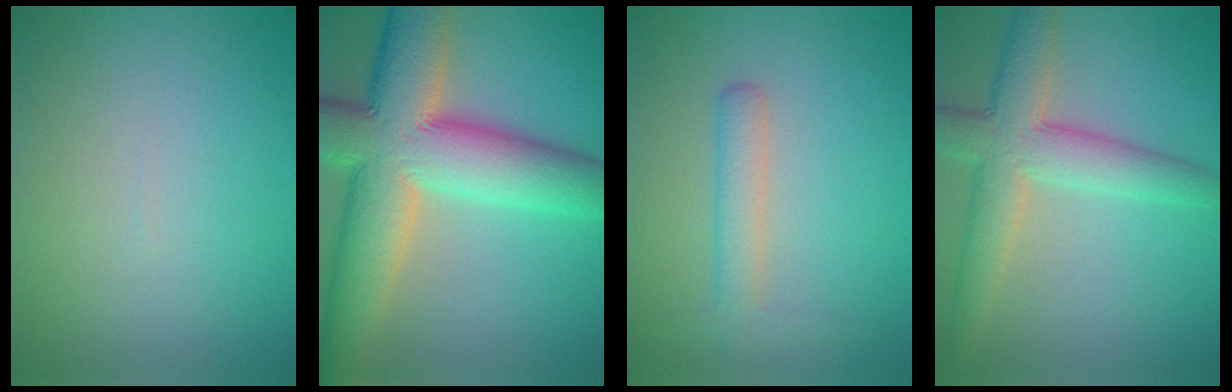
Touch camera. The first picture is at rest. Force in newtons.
{"total": 13.7, "press": 13.7, "slide": 0.8}
{"total": 2.7, "press": 2.7, "slide": 0.1}
{"total": 5.9, "press": 5.9, "slide": 0.4}